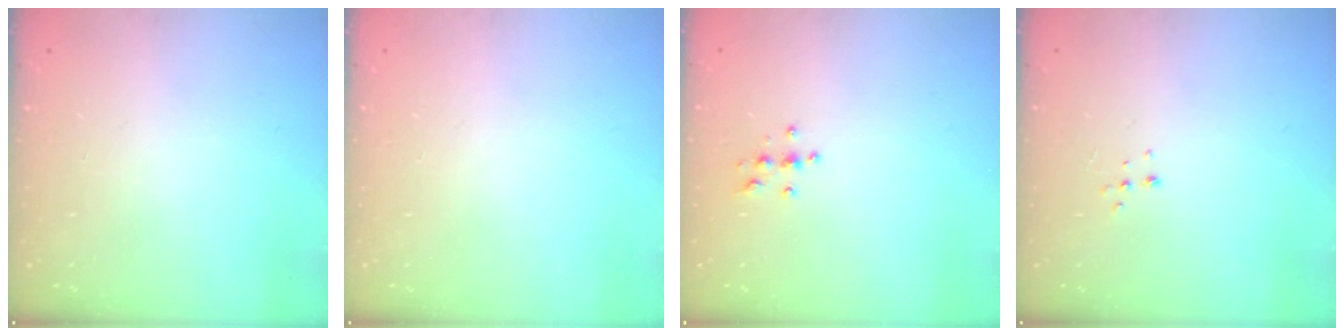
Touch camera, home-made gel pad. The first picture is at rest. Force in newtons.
{"total": 0.0}
{"total": 3.6, "press": 3.6, "slide": 0.4}
{"total": 4.6, "press": 4.5, "slide": 0.8}